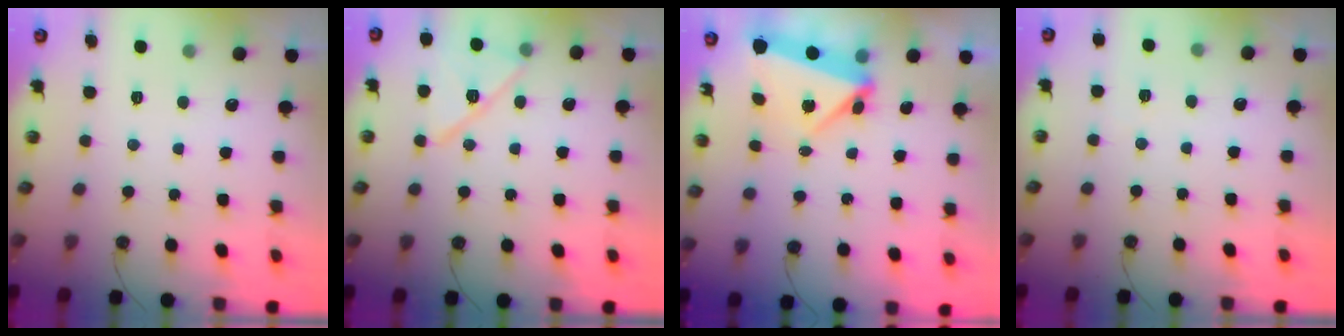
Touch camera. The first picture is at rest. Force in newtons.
{"total": 12.5, "press": 12.5, "slide": 1.2}
{"total": 7.7, "press": 5.7, "slide": 5.2}
{"total": 5.4, "press": 3.7, "slide": 3.8}